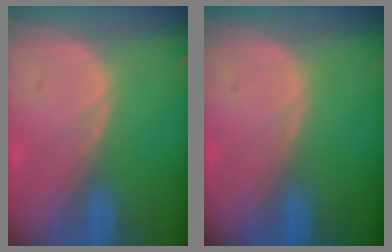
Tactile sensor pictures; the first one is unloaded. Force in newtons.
{"total": 0.0}